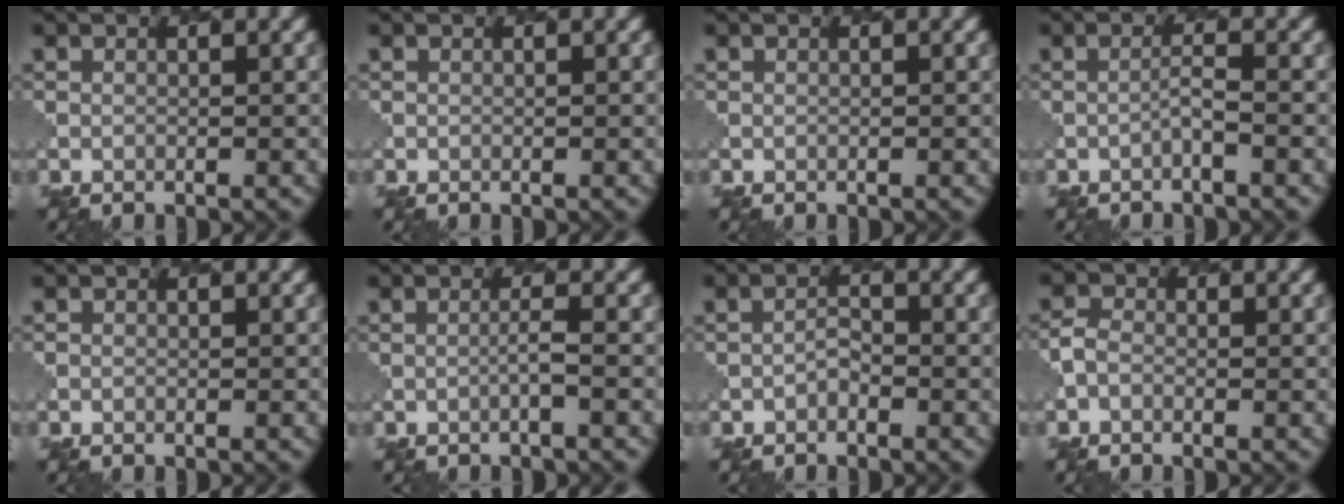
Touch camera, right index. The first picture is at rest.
{"total": 0.0}
{"total": 0.0}
{"total": 0.9, "force": [-0.3, 0.0, 0.9], "torque": [-0.015, 0.008, -0.008]}
{"total": 0.0}
{"total": 0.9, "force": [-0.1, -0.1, 0.9], "torque": [-0.013, 0.008, -0.007]}
{"total": 0.7, "force": [-0.4, 0.4, 0.5], "torque": [-0.012, 0.003, -0.008]}
{"total": 1.3, "force": [-0.5, 1.0, 0.5], "torque": [-0.015, 0.001, -0.018]}